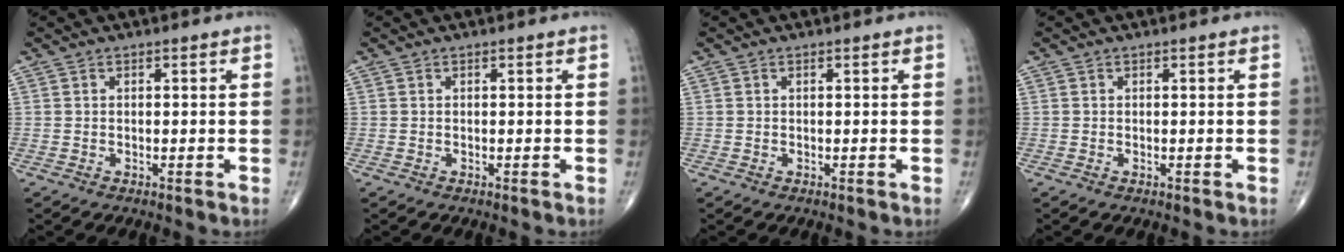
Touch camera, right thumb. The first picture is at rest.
{"total": 0.0}
{"total": 0.0}
{"total": 0.0}